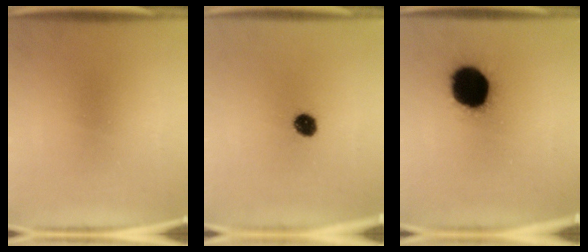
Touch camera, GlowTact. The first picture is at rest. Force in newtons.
{"total": 4.8}
{"total": 18.7}